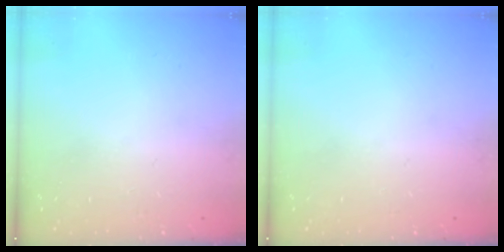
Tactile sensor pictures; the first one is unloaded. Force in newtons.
{"total": 0.0}